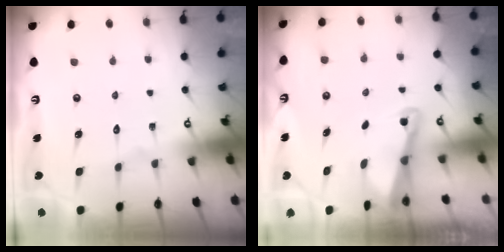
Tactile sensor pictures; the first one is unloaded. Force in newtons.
{"total": 2.2, "press": 2.2, "slide": 0.3}